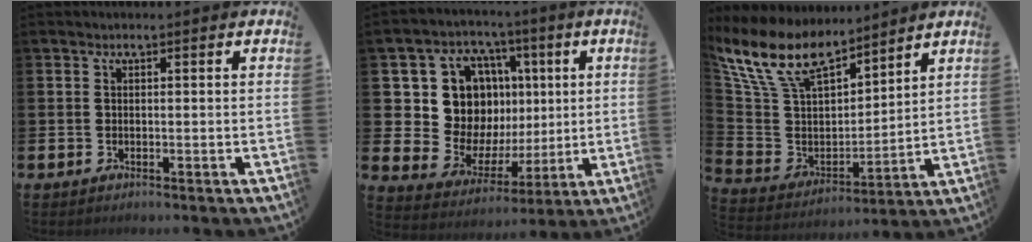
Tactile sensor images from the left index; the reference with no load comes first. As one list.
[{"total": 11.7, "force": [3.2, 10.5, 4.0], "torque": [-0.130, -0.021, 0.067]}, {"total": 12.3, "force": [10.2, 5.0, 4.8], "torque": [-0.153, -0.052, 0.187]}]